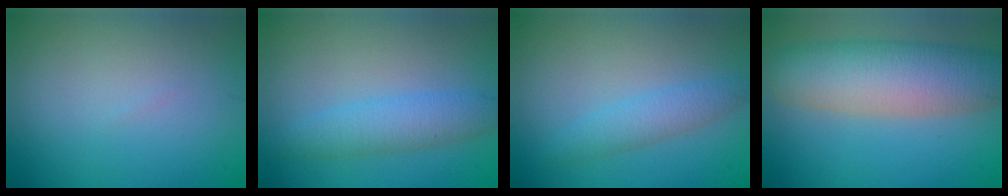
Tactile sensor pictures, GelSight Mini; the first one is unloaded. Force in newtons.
{"total": 3.6, "press": 3.6, "slide": 0.1}
{"total": 2.5, "press": 2.5, "slide": 0.1}
{"total": 9.0, "press": 9.0, "slide": 0.7}